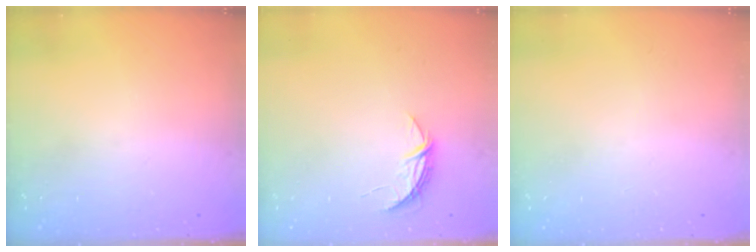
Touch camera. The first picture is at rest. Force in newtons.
{"total": 5.0, "press": 5.0, "slide": 0.4}
{"total": 0.0}